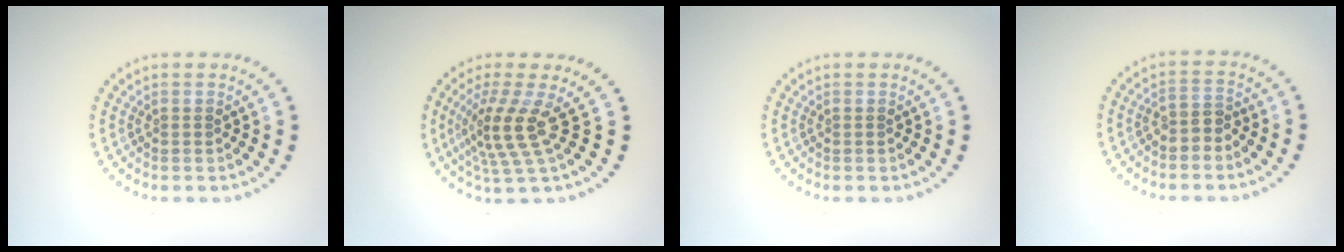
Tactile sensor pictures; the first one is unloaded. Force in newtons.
{"total": 3.7, "press": 2.6, "slide": 2.7}
{"total": 0.0}
{"total": 1.8, "press": 1.6, "slide": 0.8}